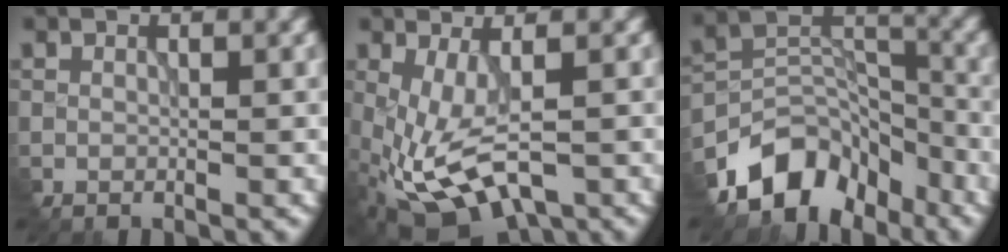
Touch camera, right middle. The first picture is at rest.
{"total": 7.9, "force": [-2.6, 3.6, 6.5], "torque": [-0.161, -0.011, -0.038]}
{"total": 7.4, "force": [-5.7, 4.3, 1.9], "torque": [-0.021, 0.002, -0.105]}